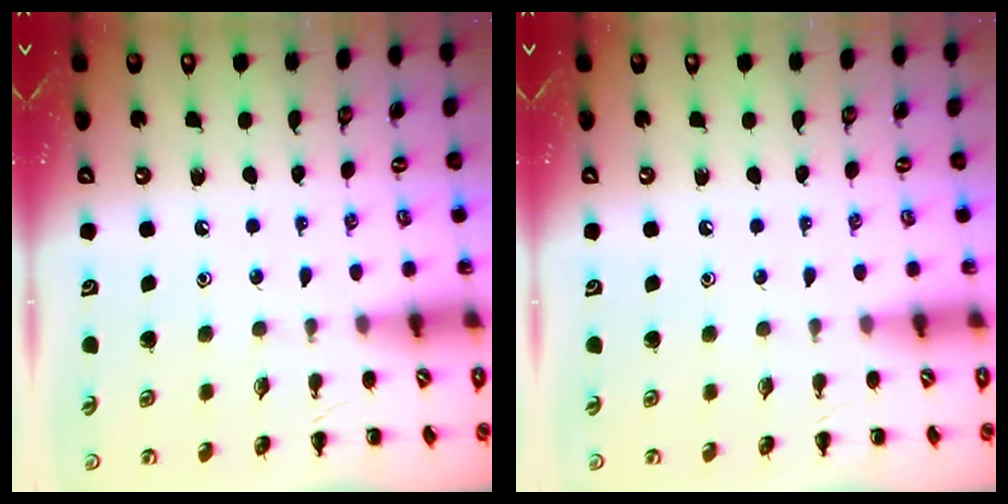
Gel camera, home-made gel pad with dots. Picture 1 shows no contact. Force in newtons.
{"total": 0.0}